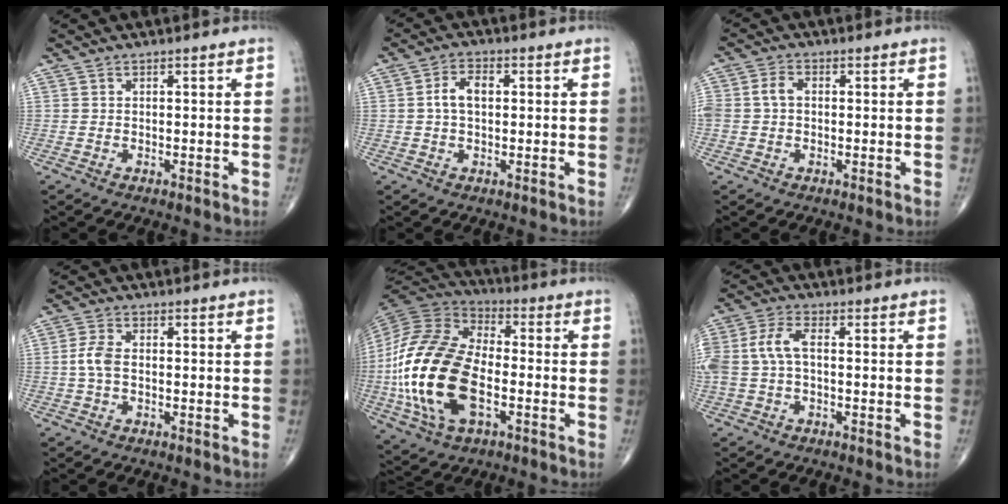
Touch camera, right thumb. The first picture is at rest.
{"total": 4.6, "force": [0.5, 2.7, 3.7], "torque": [-0.069, 0.013, 0.004]}
{"total": 4.0, "force": [0.1, 2.9, 2.8], "torque": [-0.065, 0.017, 0.000]}
{"total": 3.7, "force": [-0.3, 2.0, 3.1], "torque": [-0.074, 0.008, -0.009]}
{"total": 24.2, "force": [-4.6, 13.2, 19.7], "torque": [-0.413, 0.008, -0.084]}
{"total": 8.0, "force": [0.2, 4.3, 6.7], "torque": [-0.172, 0.026, 0.004]}